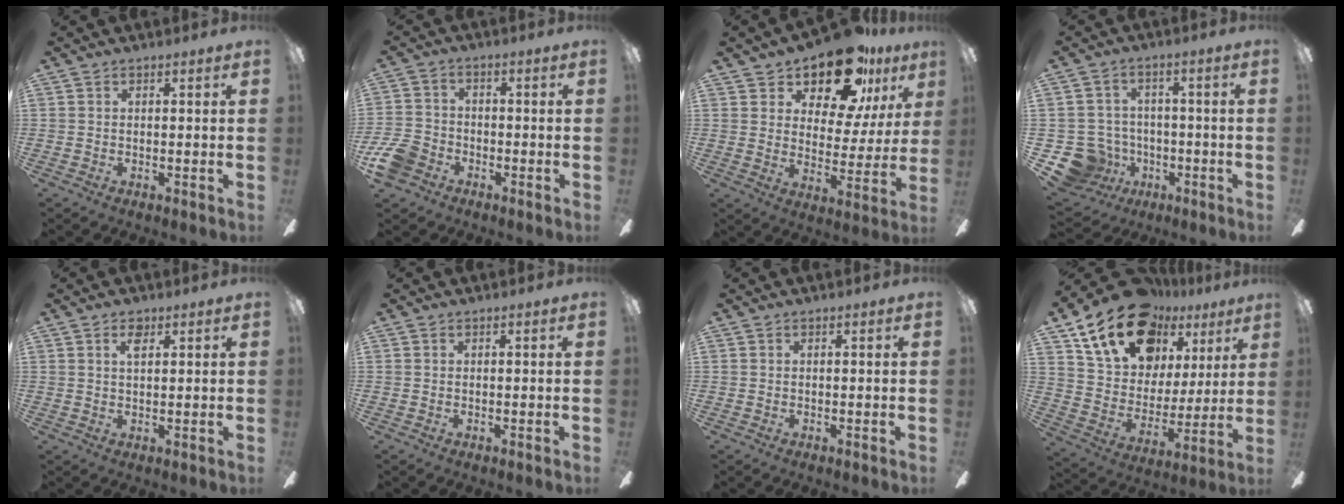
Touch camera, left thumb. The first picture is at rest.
{"total": 8.0, "force": [-4.3, 5.8, 3.4], "torque": [-0.087, 0.028, -0.084]}
{"total": 17.7, "force": [13.2, 7.7, 9.0], "torque": [-0.154, -0.079, 0.225]}
{"total": 11.1, "force": [-4.2, 9.7, 3.5], "torque": [-0.103, 0.026, -0.069]}
{"total": 3.2, "force": [1.7, 1.4, 2.3], "torque": [-0.035, -0.001, 0.026]}
{"total": 0.0}
{"total": 0.0}
{"total": 21.2, "force": [14.4, 12.3, 9.5], "torque": [-0.176, -0.077, 0.265]}